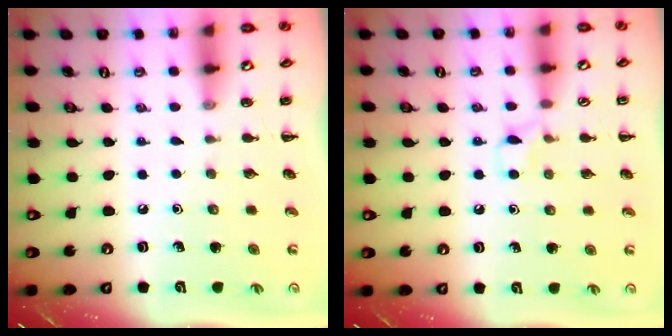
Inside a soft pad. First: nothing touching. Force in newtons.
{"total": 4.0, "press": 3.7, "slide": 1.5}